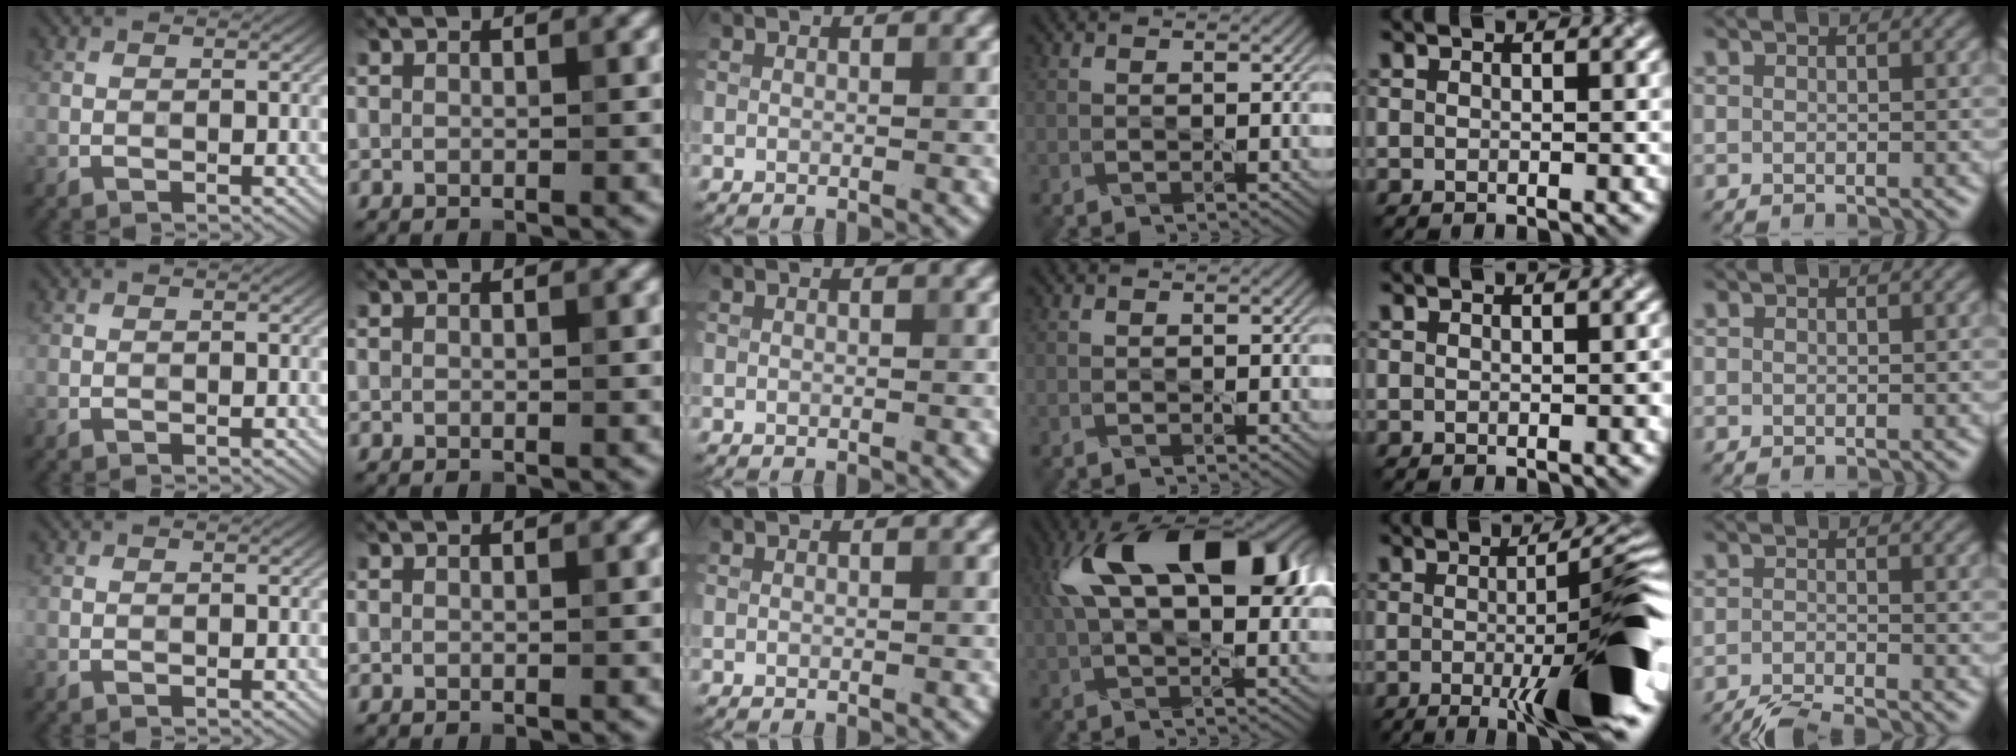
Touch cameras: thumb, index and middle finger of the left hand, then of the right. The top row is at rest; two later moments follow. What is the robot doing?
{"motion": "squeeze", "object": "paper clamp"}